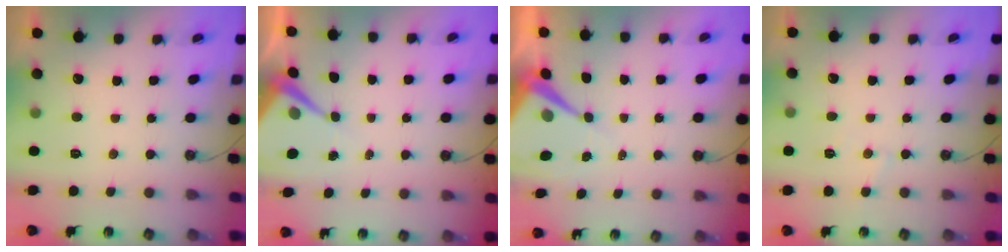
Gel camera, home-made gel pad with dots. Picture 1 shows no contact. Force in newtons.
{"total": 5.2, "press": 5.2, "slide": 0.3}
{"total": 8.9, "press": 8.9, "slide": 0.9}
{"total": 3.5, "press": 3.5, "slide": 0.5}